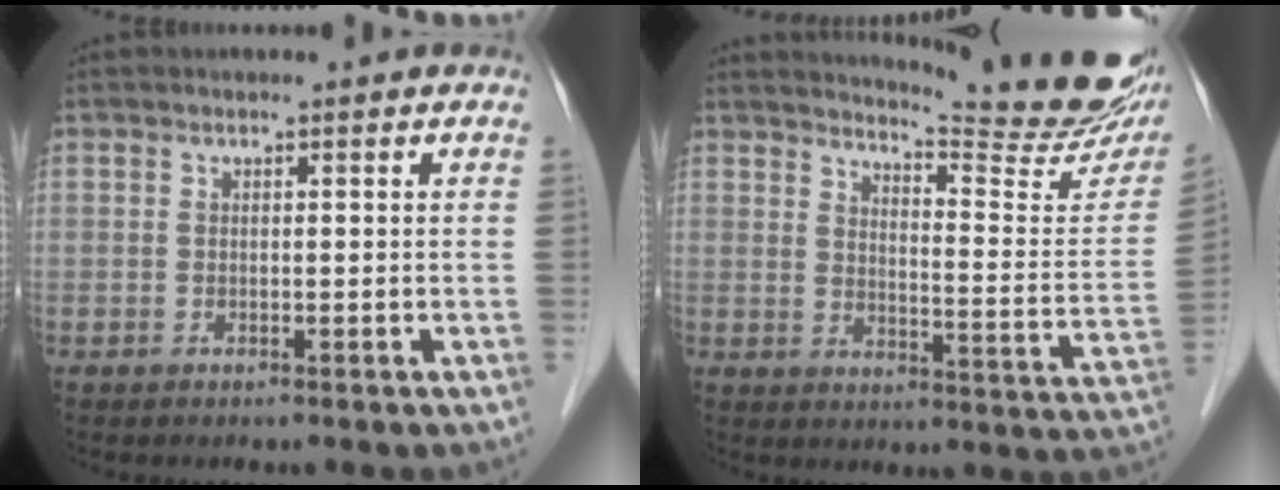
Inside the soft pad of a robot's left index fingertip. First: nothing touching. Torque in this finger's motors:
{"motor_torque": [0.34, -1.46, 0.21, 0.00]}